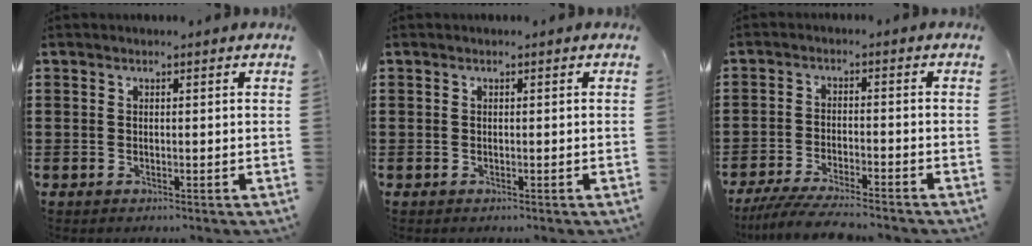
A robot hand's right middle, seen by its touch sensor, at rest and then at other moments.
{"total": 0.0}
{"total": 5.0, "force": [-4.7, 0.2, 1.9], "torque": [-0.043, -0.013, -0.092]}